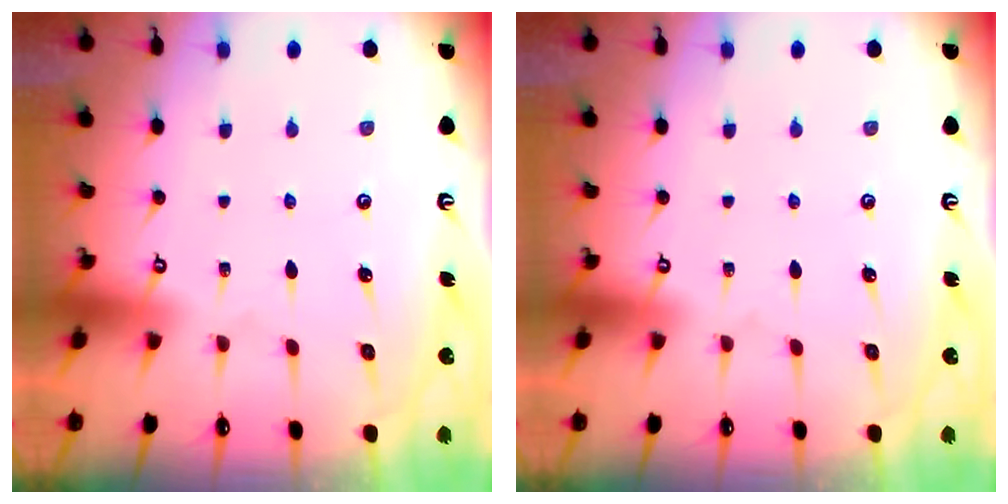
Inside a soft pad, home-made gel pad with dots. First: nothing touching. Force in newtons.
{"total": 0.0}